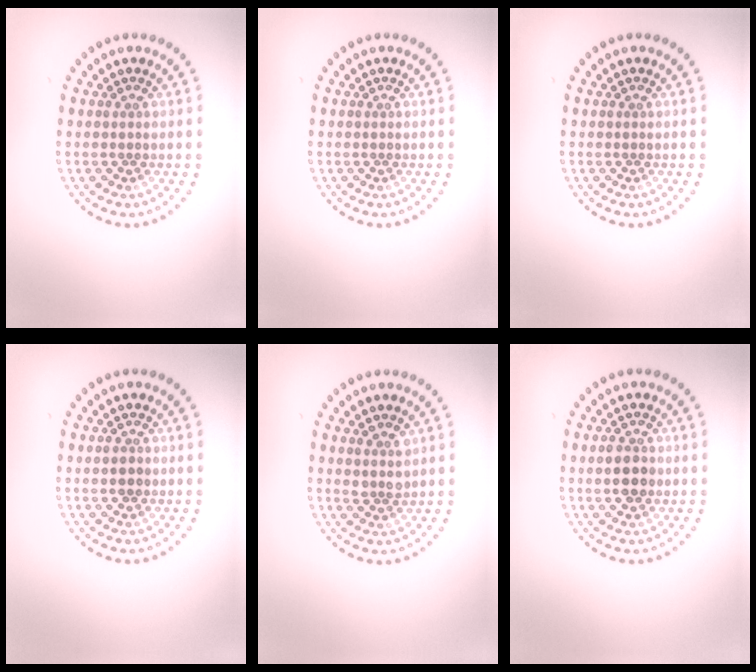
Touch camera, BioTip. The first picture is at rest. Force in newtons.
{"total": 0.0}
{"total": 0.0}
{"total": 1.3, "press": 1.2, "slide": 0.2}
{"total": 1.6, "press": 1.4, "slide": 0.7}
{"total": 2.9, "press": 2.9, "slide": 0.1}